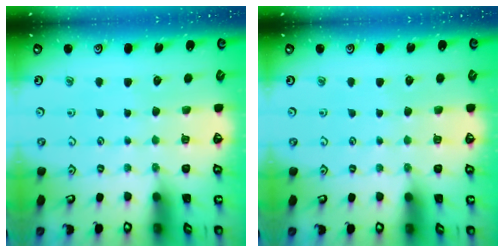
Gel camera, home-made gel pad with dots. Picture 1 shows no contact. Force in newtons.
{"total": 0.0}